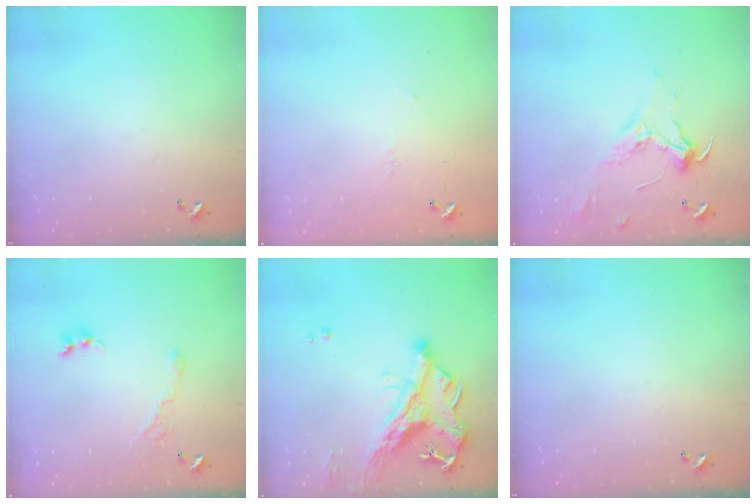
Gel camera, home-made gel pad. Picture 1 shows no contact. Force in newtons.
{"total": 6.6, "press": 6.6, "slide": 0.7}
{"total": 2.3, "press": 2.2, "slide": 0.6}
{"total": 5.0, "press": 4.9, "slide": 0.7}
{"total": 13.8, "press": 13.6, "slide": 2.1}
{"total": 0.0}